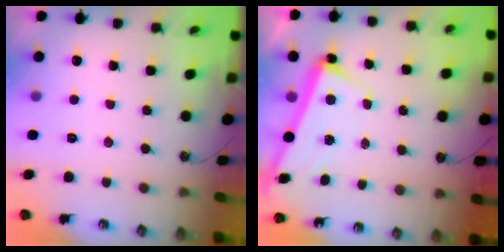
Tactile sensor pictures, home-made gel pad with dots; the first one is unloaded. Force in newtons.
{"total": 2.5, "press": 2.4, "slide": 0.8}